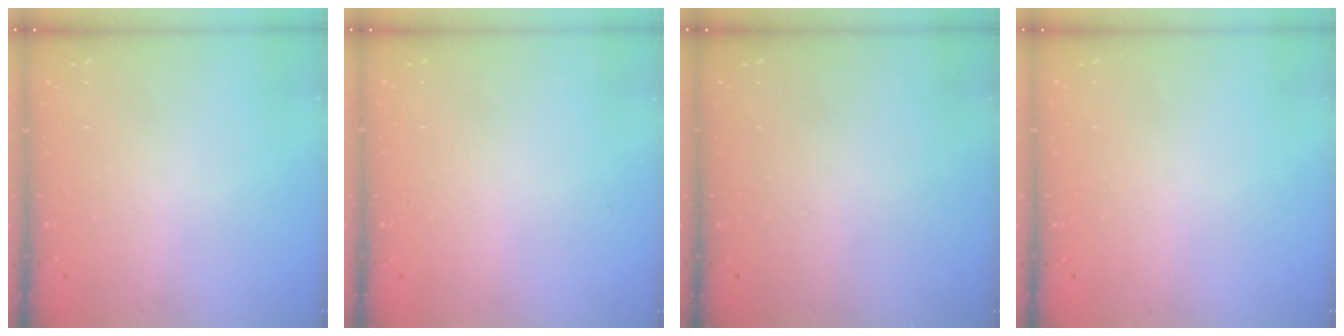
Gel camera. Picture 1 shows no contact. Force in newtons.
{"total": 0.0}
{"total": 0.0}
{"total": 0.0}